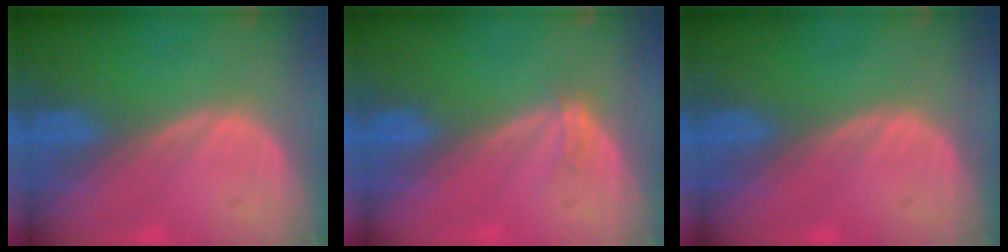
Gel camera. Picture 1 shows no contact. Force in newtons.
{"total": 1.5, "press": 1.1, "slide": 1.0}
{"total": 0.0}